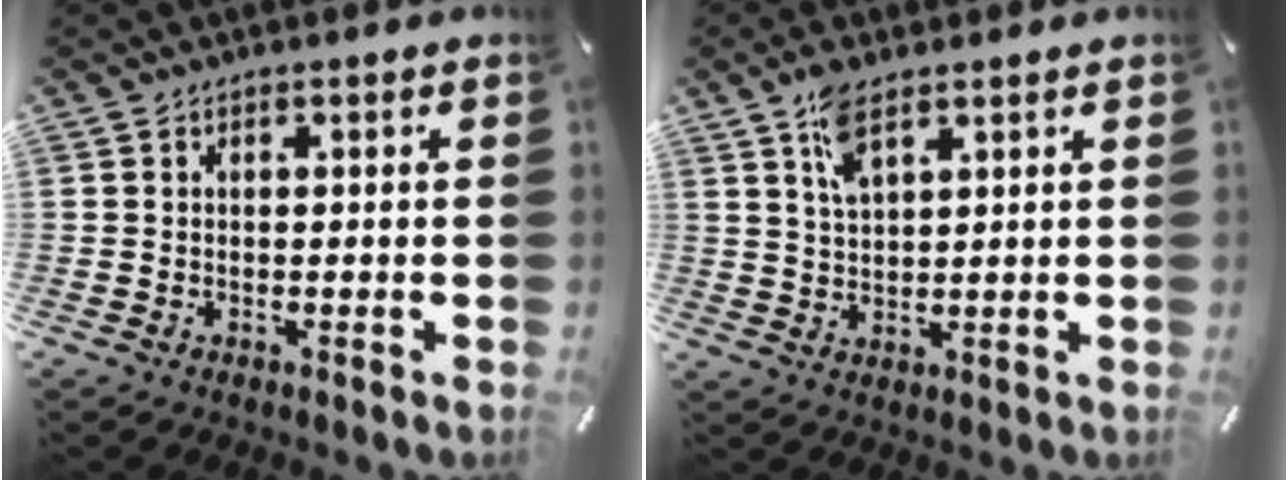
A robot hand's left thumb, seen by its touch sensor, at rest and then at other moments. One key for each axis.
{"total": 6.1, "fx": 3.7, "fy": 2.5, "fz": 4.2, "tx": -0.084, "ty": -0.001, "tz": 0.066}